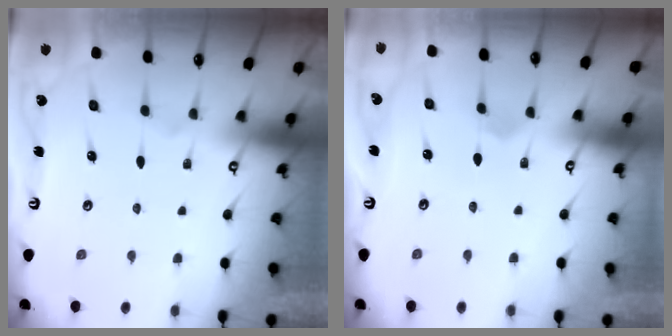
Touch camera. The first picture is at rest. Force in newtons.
{"total": 2.5, "press": 2.5, "slide": 0.1}